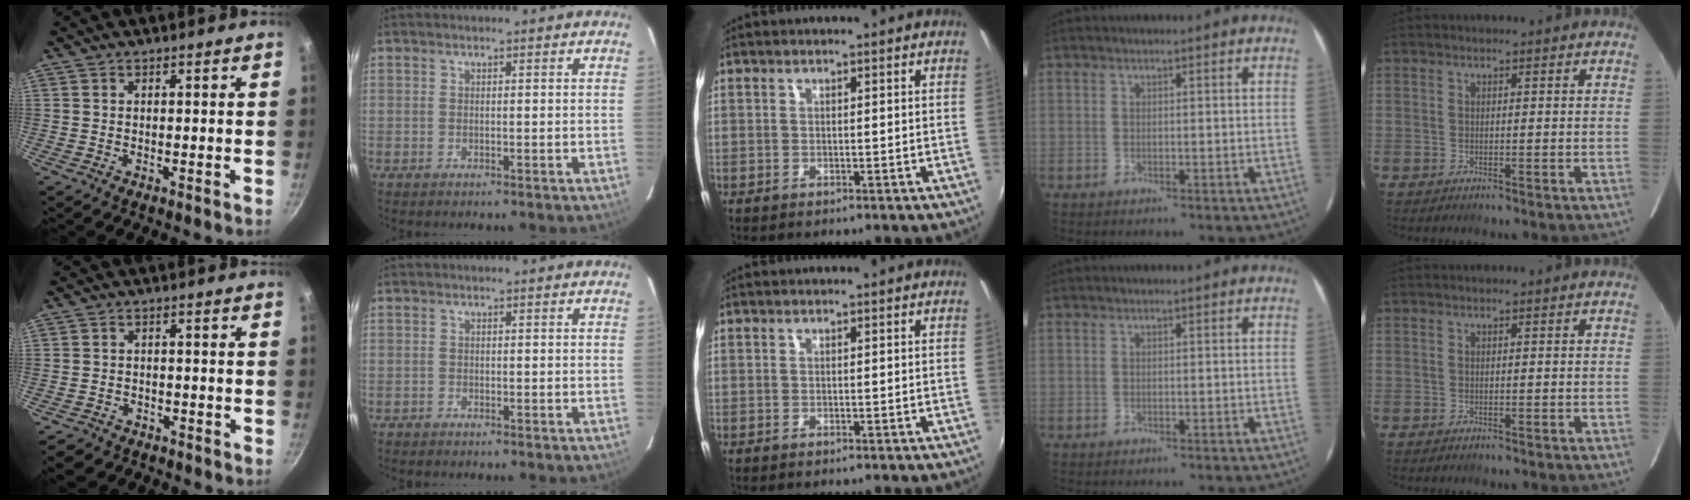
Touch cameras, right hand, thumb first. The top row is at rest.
{"thumb": {"total": 4.1, "force": [-3.0, 2.6, 1.0], "torque": [-0.015, 0.034, -0.042]}, "index": {"total": 0.6, "force": [-0.5, 0.2, 0.0], "torque": [-0.001, 0.003, -0.011]}}